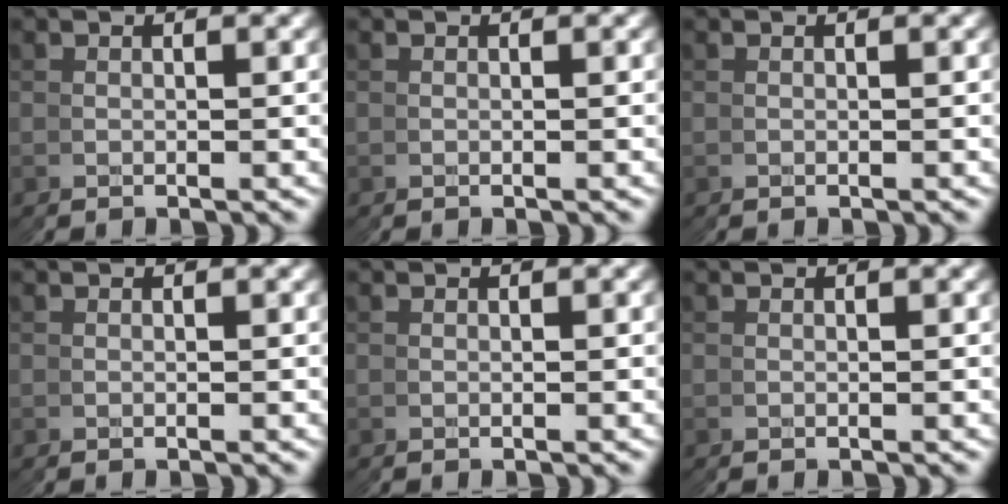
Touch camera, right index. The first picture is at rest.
{"total": 0.0}
{"total": 0.0}
{"total": 1.7, "force": [0.1, -1.6, -0.5], "torque": [0.018, -0.004, 0.009]}
{"total": 0.0}
{"total": 0.0}